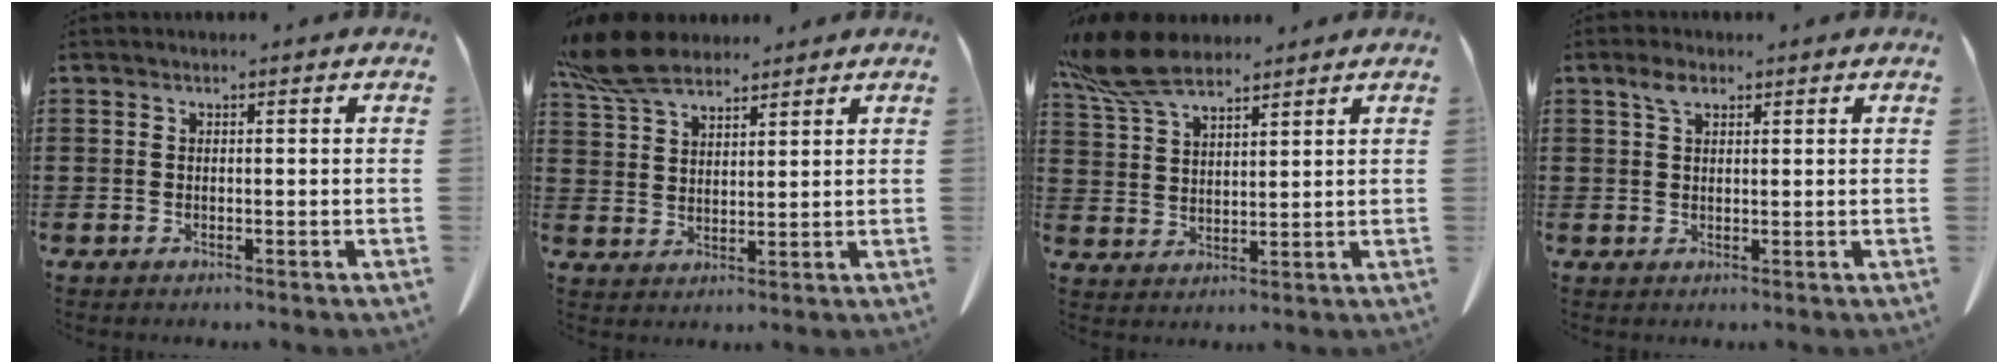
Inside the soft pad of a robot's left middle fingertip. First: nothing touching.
{"total": 8.4, "force": [6.7, 2.8, 4.1], "torque": [-0.109, -0.010, 0.128]}
{"total": 9.4, "force": [7.2, 3.0, 5.3], "torque": [-0.137, -0.014, 0.134]}
{"total": 2.7, "force": [1.5, 1.3, 1.8], "torque": [-0.042, 0.004, 0.029]}